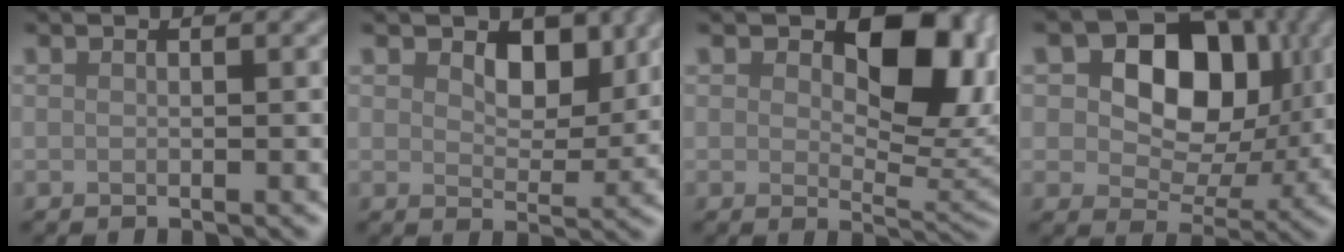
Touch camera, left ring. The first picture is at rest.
{"total": 3.2, "force": [1.6, 2.0, 1.9], "torque": [-0.046, -0.007, 0.031]}
{"total": 7.7, "force": [2.2, 4.3, 5.9], "torque": [-0.088, -0.008, 0.043]}
{"total": 9.9, "force": [2.7, 6.9, 6.6], "torque": [-0.103, 0.005, 0.039]}